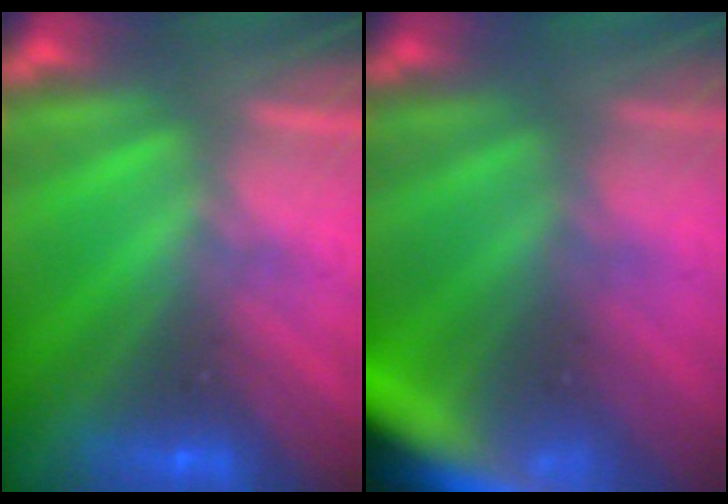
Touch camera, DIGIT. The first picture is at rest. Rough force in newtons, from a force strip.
{"total": 6.9}